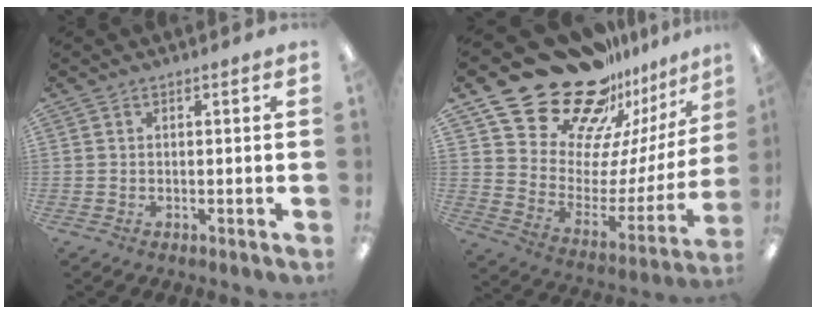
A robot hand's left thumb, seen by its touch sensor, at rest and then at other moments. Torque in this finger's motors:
{"motor_torque": [0.58, 0.58, 1.06, -1.71, 0.36]}